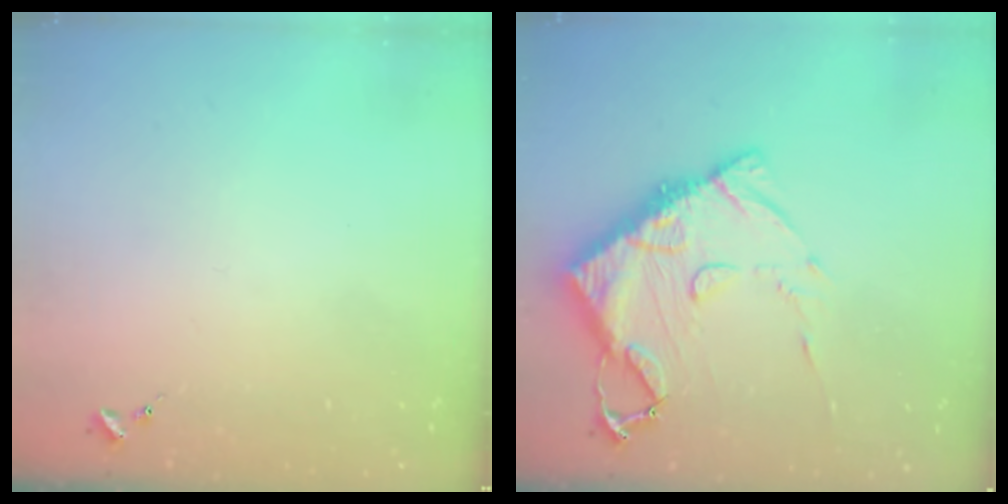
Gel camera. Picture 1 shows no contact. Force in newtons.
{"total": 14.3, "press": 14.2, "slide": 1.3}